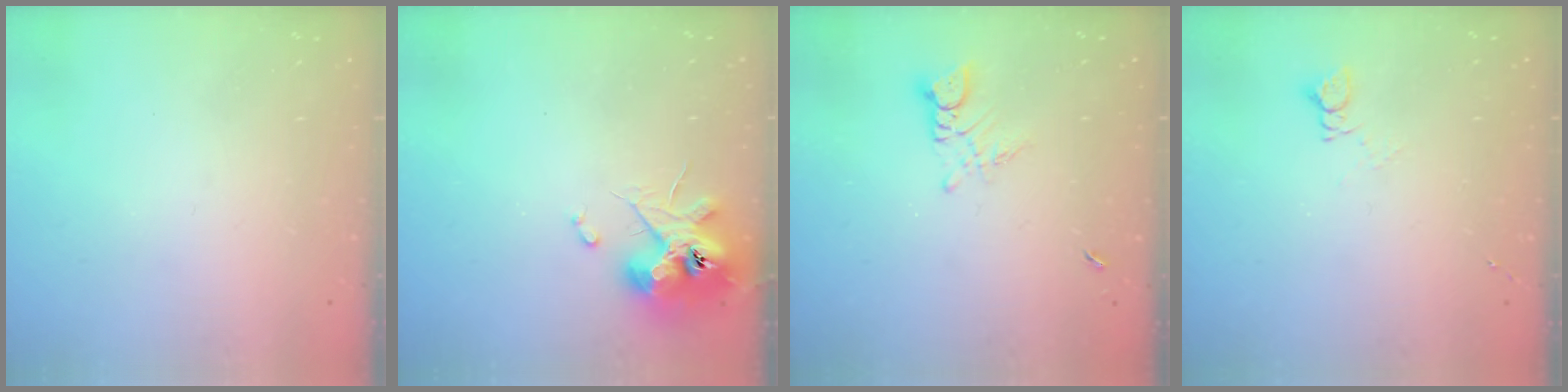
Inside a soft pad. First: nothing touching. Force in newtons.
{"total": 12.4, "press": 12.3, "slide": 0.9}
{"total": 3.0, "press": 3.0, "slide": 0.2}
{"total": 3.0, "press": 3.0, "slide": 0.4}